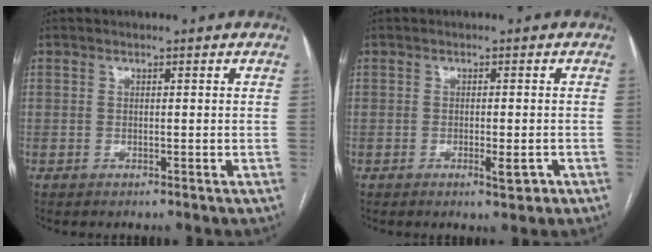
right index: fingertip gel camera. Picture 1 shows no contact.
{"total": 2.3, "force": [-1.1, 0.5, 2.0], "torque": [-0.031, -0.002, -0.013]}